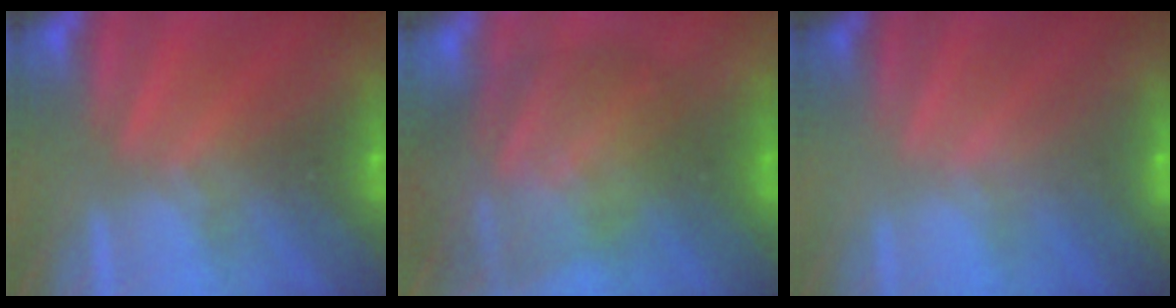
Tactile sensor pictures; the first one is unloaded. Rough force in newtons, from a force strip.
{"total": 7.6}
{"total": 2.2}